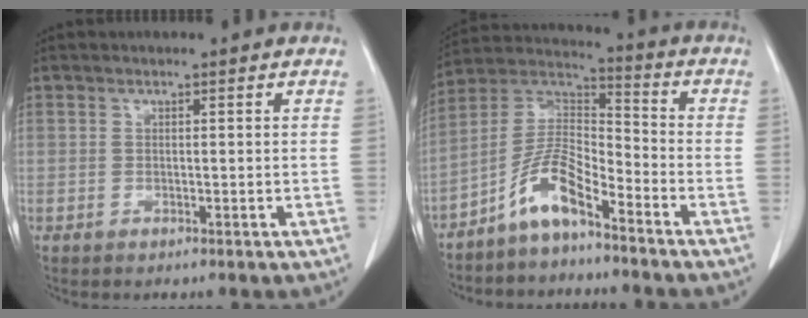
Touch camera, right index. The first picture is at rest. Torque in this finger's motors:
{"motor_torque": [1.32, -0.81, 0.29, 0.16]}